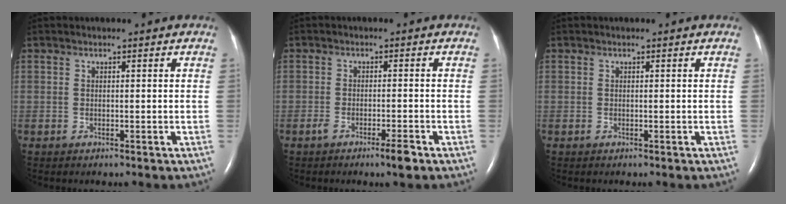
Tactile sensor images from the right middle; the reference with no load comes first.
{"total": 3.1, "force": [-2.1, 0.2, 2.3], "torque": [-0.044, -0.004, -0.035]}
{"total": 0.0}